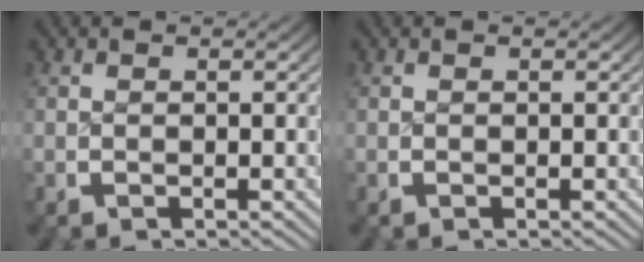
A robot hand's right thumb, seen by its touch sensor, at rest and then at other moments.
{"total": 0.0}